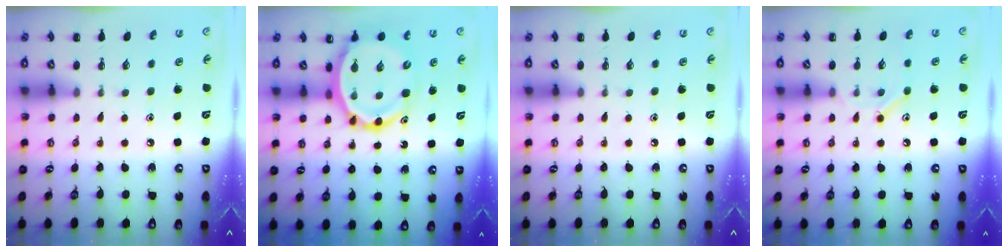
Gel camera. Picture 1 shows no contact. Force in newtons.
{"total": 14.2, "press": 13.6, "slide": 3.9}
{"total": 0.0}
{"total": 8.4, "press": 8.4, "slide": 0.6}